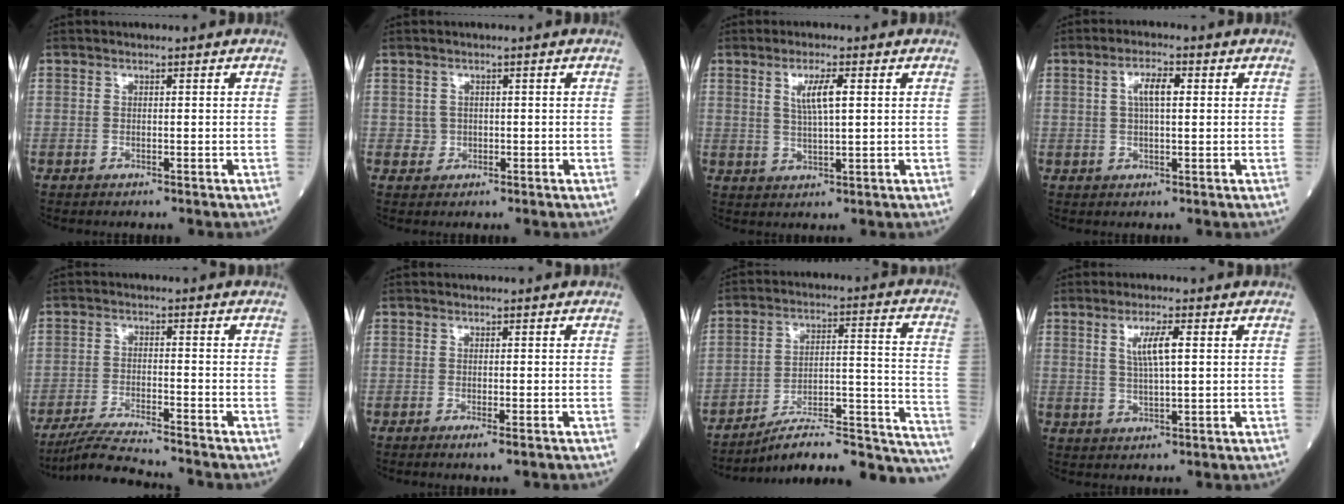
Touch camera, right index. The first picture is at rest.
{"total": 1.4, "force": [0.0, 1.3, 0.1], "torque": [0.002, 0.003, 0.000]}
{"total": 4.5, "force": [1.4, 0.6, 4.2], "torque": [-0.080, 0.002, 0.027]}
{"total": 4.0, "force": [1.0, 1.1, 3.8], "torque": [-0.072, 0.009, 0.017]}
{"total": 8.4, "force": [-7.8, -0.6, 3.2], "torque": [-0.053, -0.022, -0.138]}
{"total": 1.8, "force": [-1.2, 0.0, 1.4], "torque": [-0.020, -0.005, -0.018]}
{"total": 21.3, "force": [-19.0, 2.7, 9.3], "torque": [-0.056, 0.048, -0.273]}
{"total": 4.7, "force": [1.4, 0.5, 4.4], "torque": [-0.084, 0.003, 0.027]}